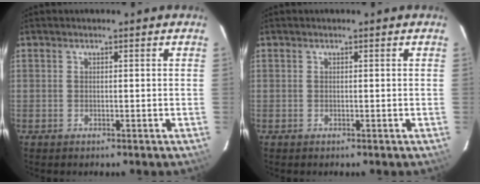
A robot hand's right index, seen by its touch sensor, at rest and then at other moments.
{"total": 0.0}